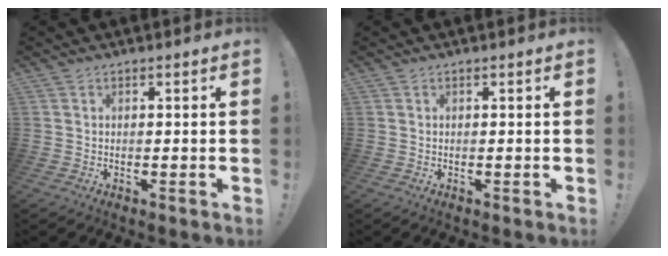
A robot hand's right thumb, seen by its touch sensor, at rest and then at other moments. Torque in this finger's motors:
{"motor_torque": [0.00, 0.00, -0.07, 0.07, 0.00]}